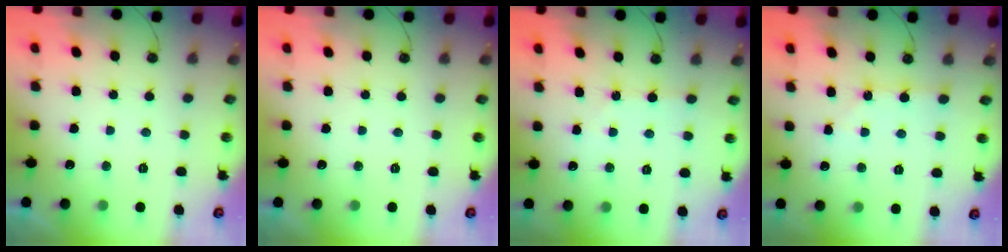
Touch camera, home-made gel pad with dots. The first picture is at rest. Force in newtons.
{"total": 0.0}
{"total": 1.9, "press": 1.8, "slide": 0.3}
{"total": 1.8, "press": 1.8, "slide": 0.3}